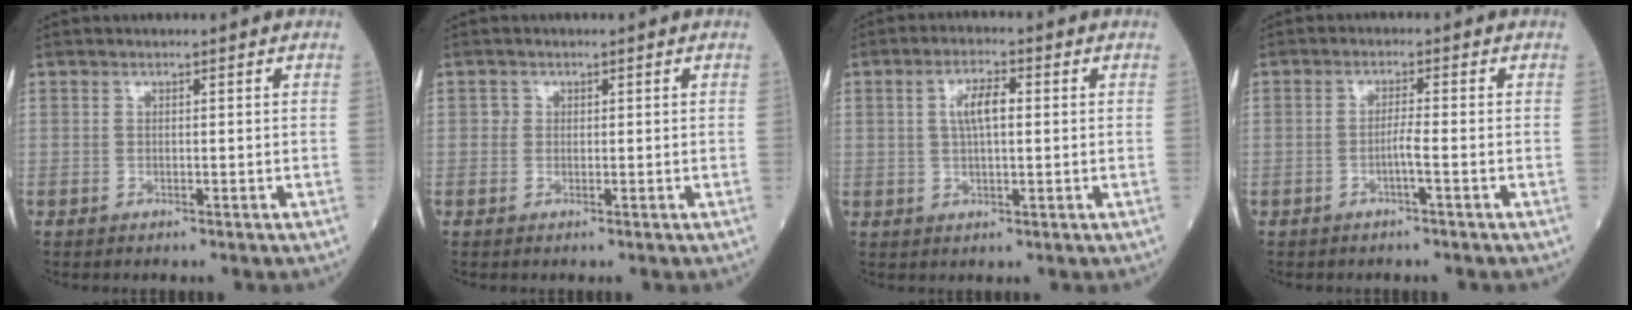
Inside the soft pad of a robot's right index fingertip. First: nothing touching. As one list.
[{"total": 0.8, "force": [0.2, 0.7, 0.1], "torque": [0.001, 0.004, 0.004]}, {"total": 4.7, "force": [1.0, 1.3, 4.4], "torque": [-0.086, 0.011, 0.020]}, {"total": 2.0, "force": [-0.8, -0.4, 1.7], "torque": [-0.034, 0.001, -0.016]}]